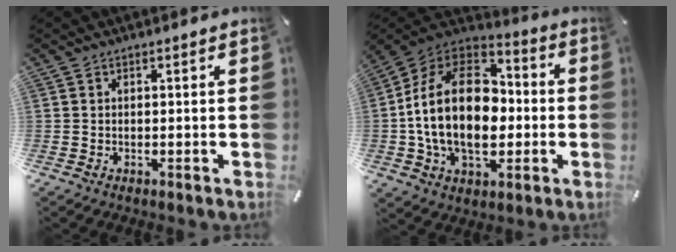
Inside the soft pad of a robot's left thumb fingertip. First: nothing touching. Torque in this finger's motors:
{"motor_torque": [2.45, 2.56, 2.77, 0.00, 0.41]}